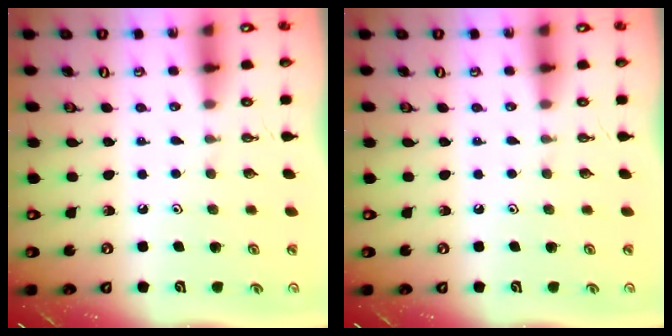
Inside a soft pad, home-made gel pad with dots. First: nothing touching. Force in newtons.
{"total": 0.0}